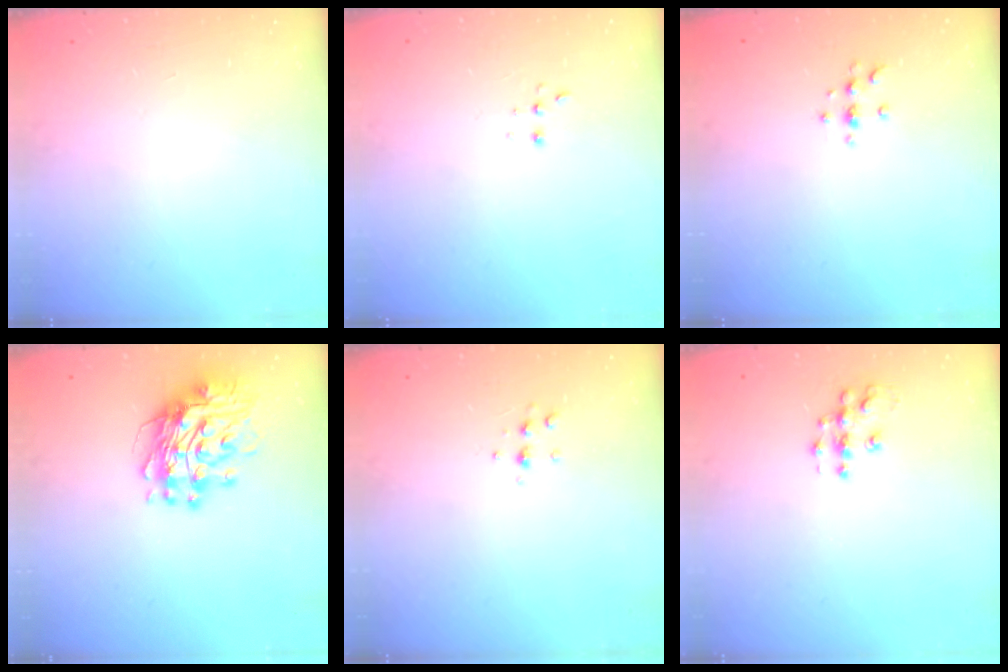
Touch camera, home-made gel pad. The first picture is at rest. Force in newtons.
{"total": 2.2, "press": 2.2, "slide": 0.5}
{"total": 3.9, "press": 3.8, "slide": 0.5}
{"total": 11.7, "press": 11.7, "slide": 1.1}
{"total": 4.7, "press": 4.4, "slide": 1.6}
{"total": 7.1, "press": 7.1, "slide": 0.3}